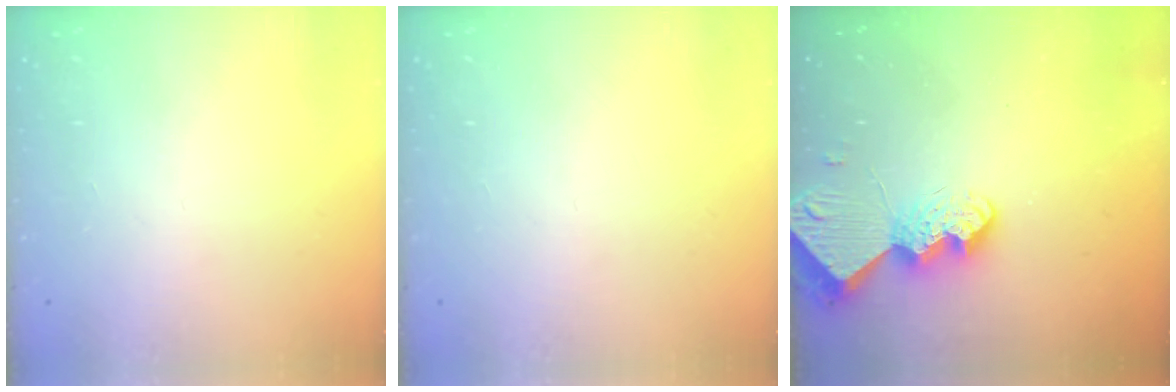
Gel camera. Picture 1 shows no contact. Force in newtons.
{"total": 0.0}
{"total": 10.1, "press": 10.1, "slide": 1.0}